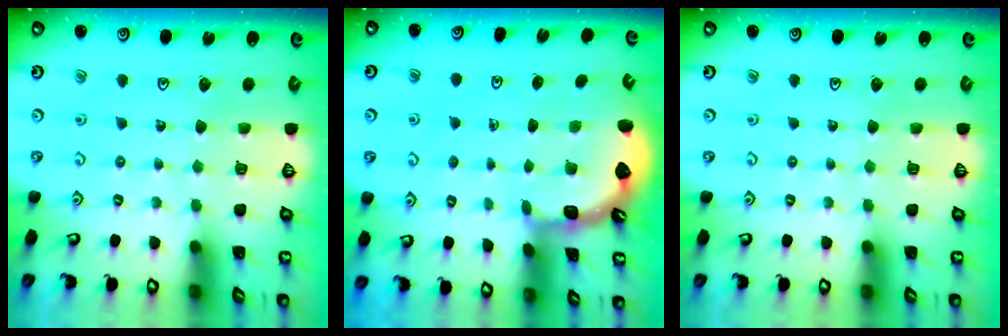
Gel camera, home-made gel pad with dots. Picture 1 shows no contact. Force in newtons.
{"total": 2.1, "press": 2.1, "slide": 0.2}
{"total": 0.0}